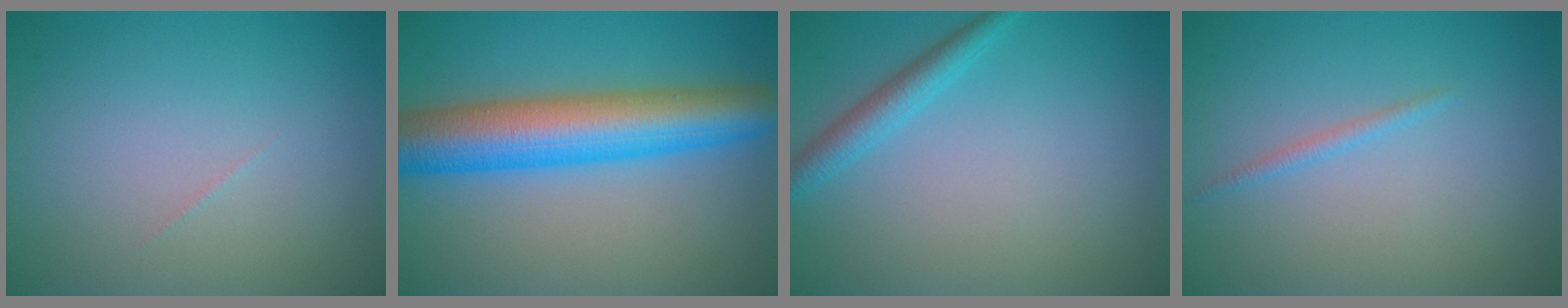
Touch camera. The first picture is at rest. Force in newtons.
{"total": 9.4, "press": 9.4, "slide": 0.1}
{"total": 2.2, "press": 2.2, "slide": 0.2}
{"total": 0.5, "press": 0.5, "slide": 0.1}